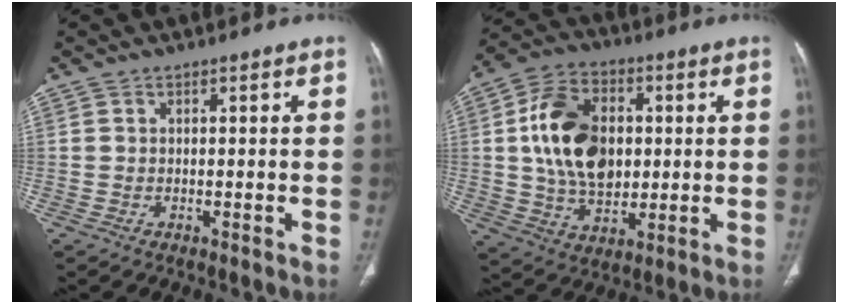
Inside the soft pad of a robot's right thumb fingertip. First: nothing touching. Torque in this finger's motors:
{"motor_torque": [2.12, 2.12, 1.57, 0.04, 0.18]}